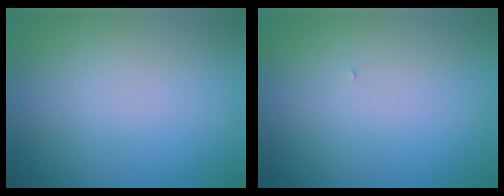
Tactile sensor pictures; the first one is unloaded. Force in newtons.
{"total": 0.0}